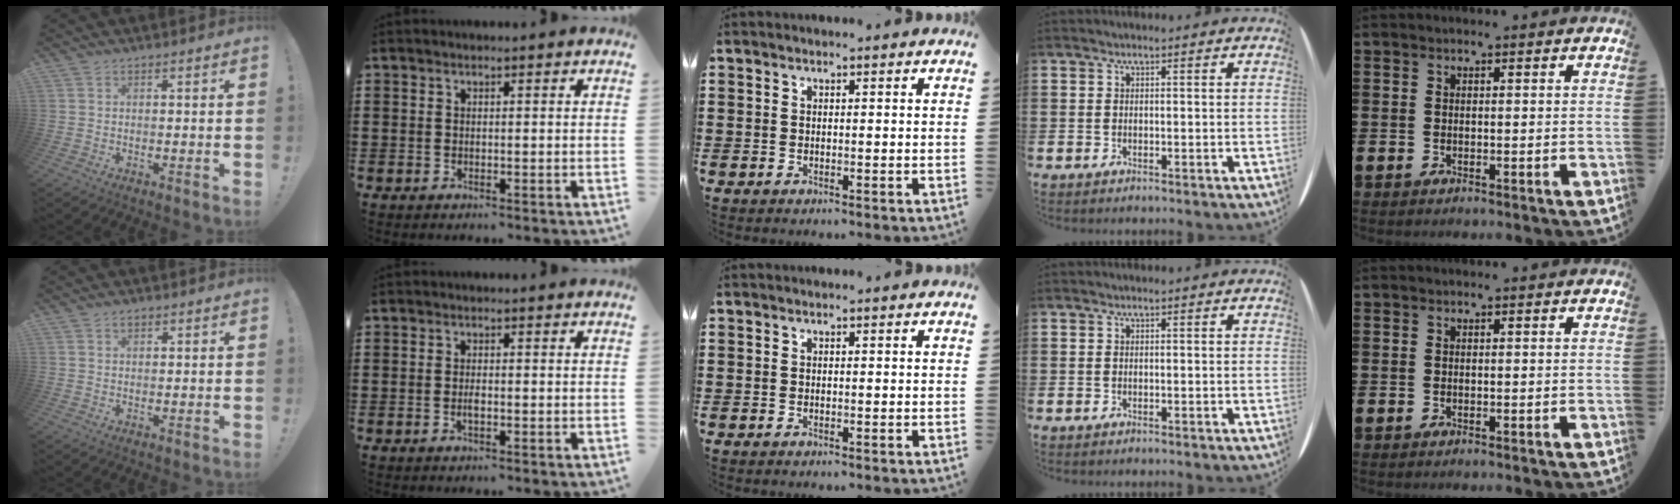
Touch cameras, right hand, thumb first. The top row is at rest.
{"thumb": {"total": 1.3, "force": [0.8, 0.7, 0.7], "torque": [-0.015, 0.002, 0.014]}, "index": {"total": 1.3, "force": [-0.3, 0.4, 1.2], "torque": [-0.024, 0.000, -0.005]}}